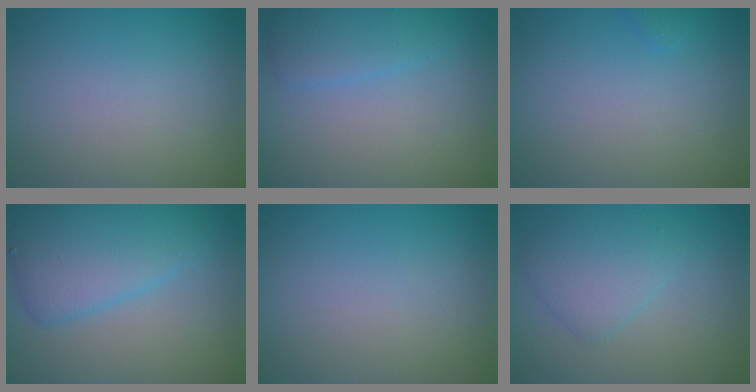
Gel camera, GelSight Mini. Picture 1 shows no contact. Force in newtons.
{"total": 2.3, "press": 2.3, "slide": 0.0}
{"total": 0.6, "press": 0.6, "slide": 0.1}
{"total": 5.4, "press": 5.4, "slide": 0.2}
{"total": 0.0}
{"total": 2.8, "press": 2.8, "slide": 0.1}